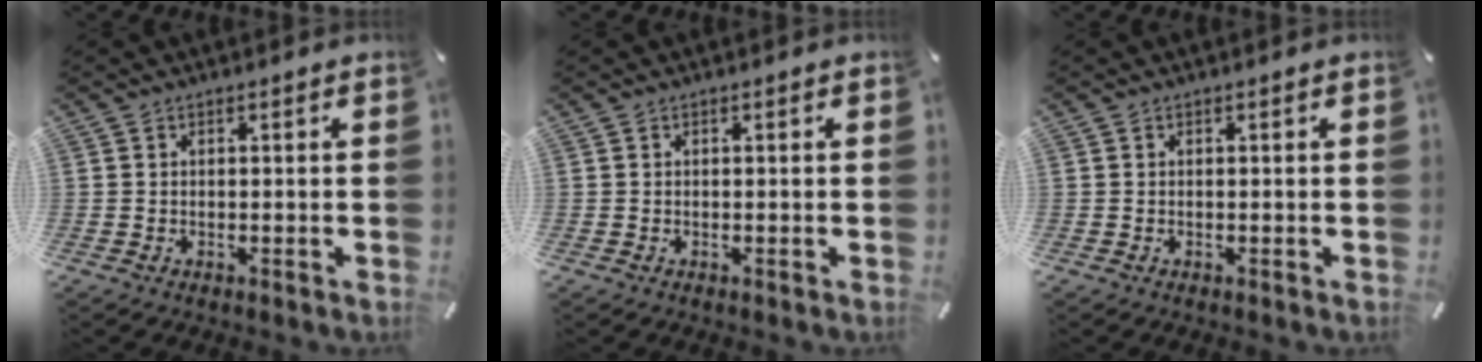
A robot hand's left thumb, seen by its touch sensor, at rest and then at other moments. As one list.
[{"total": 0.0}, {"total": 0.0}]